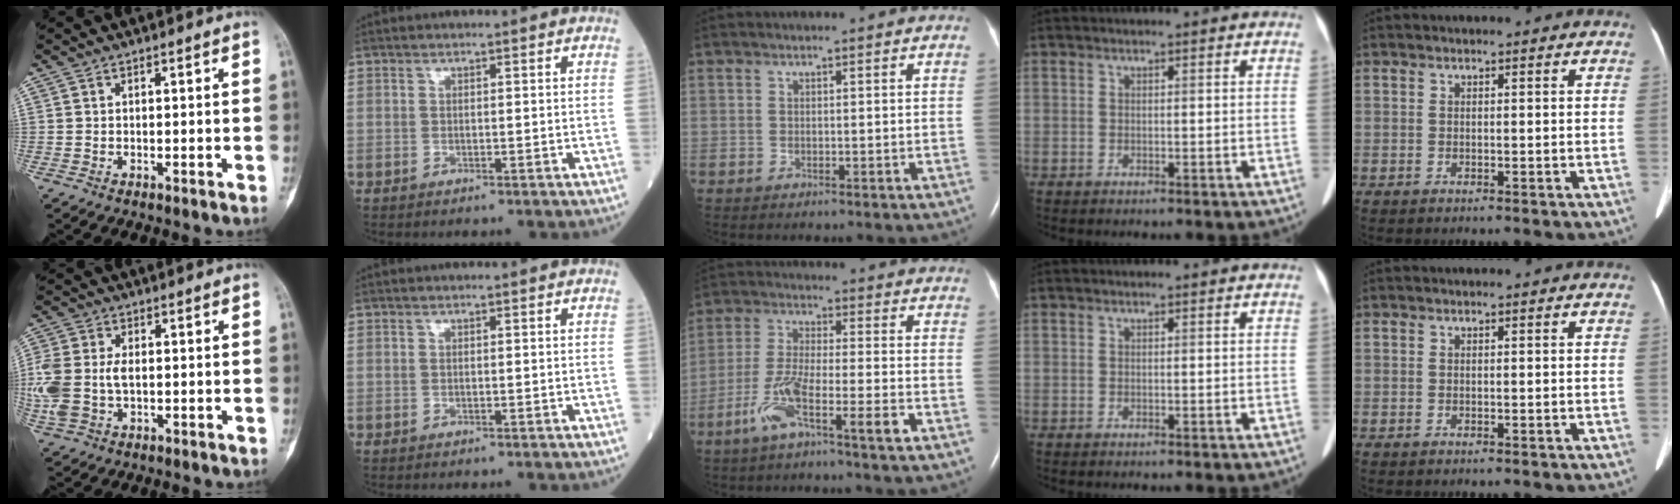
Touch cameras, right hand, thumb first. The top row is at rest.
{"thumb": {"total": 11.9, "force": [-0.4, 7.9, 8.9], "torque": [-0.245, 0.003, -0.002]}, "middle": {"total": 8.3, "force": [-4.7, 0.3, 6.9], "torque": [-0.143, -0.001, -0.089]}}